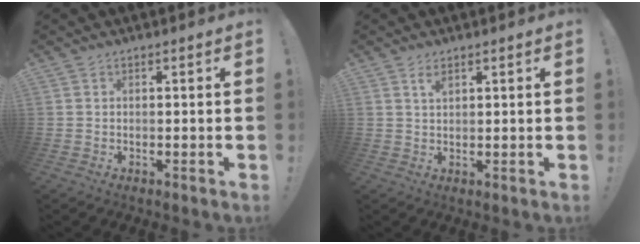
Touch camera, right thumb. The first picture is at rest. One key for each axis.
{"total": 2.3, "fx": 1.3, "fy": 1.0, "fz": 1.6, "tx": -0.027, "ty": -0.002, "tz": 0.022}